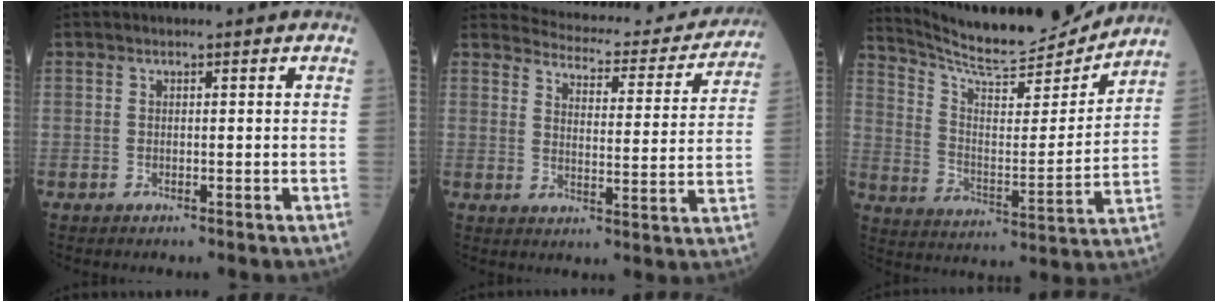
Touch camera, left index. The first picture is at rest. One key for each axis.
{"total": 16.9, "fx": 16.2, "fy": 3.7, "fz": 2.9, "tx": -0.021, "ty": -0.041, "tz": 0.181}
{"total": 16.3, "fx": 15.8, "fy": 0.8, "fz": 4.1, "tx": -0.084, "ty": -0.034, "tz": 0.247}